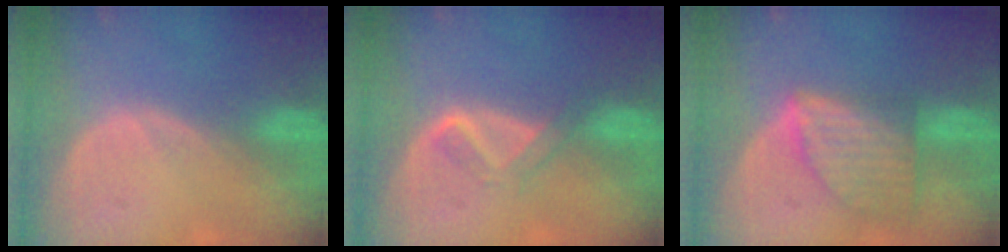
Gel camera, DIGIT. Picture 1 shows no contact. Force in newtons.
{"total": 3.2, "press": 3.1, "slide": 0.7}
{"total": 8.0, "press": 7.3, "slide": 3.2}